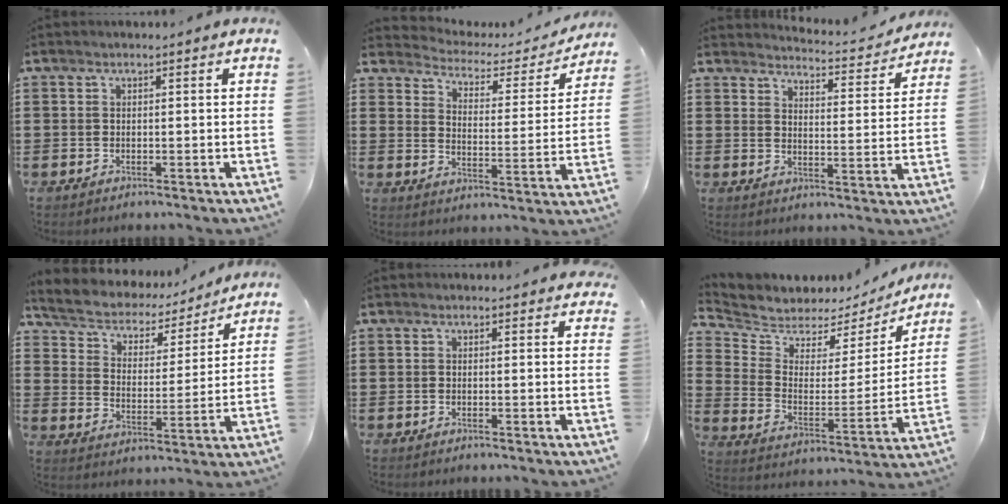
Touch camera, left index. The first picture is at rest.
{"total": 3.0, "force": [2.8, 0.9, 0.4], "torque": [-0.031, -0.023, 0.040]}
{"total": 3.9, "force": [3.8, 0.0, 0.5], "torque": [-0.023, -0.033, 0.060]}
{"total": 4.5, "force": [4.1, 1.8, 0.9], "torque": [-0.043, -0.028, 0.063]}
{"total": 0.9, "force": [0.8, 0.3, 0.3], "torque": [0.001, -0.001, 0.013]}
{"total": 4.8, "force": [4.4, 1.9, -0.1], "torque": [-0.036, -0.038, 0.071]}